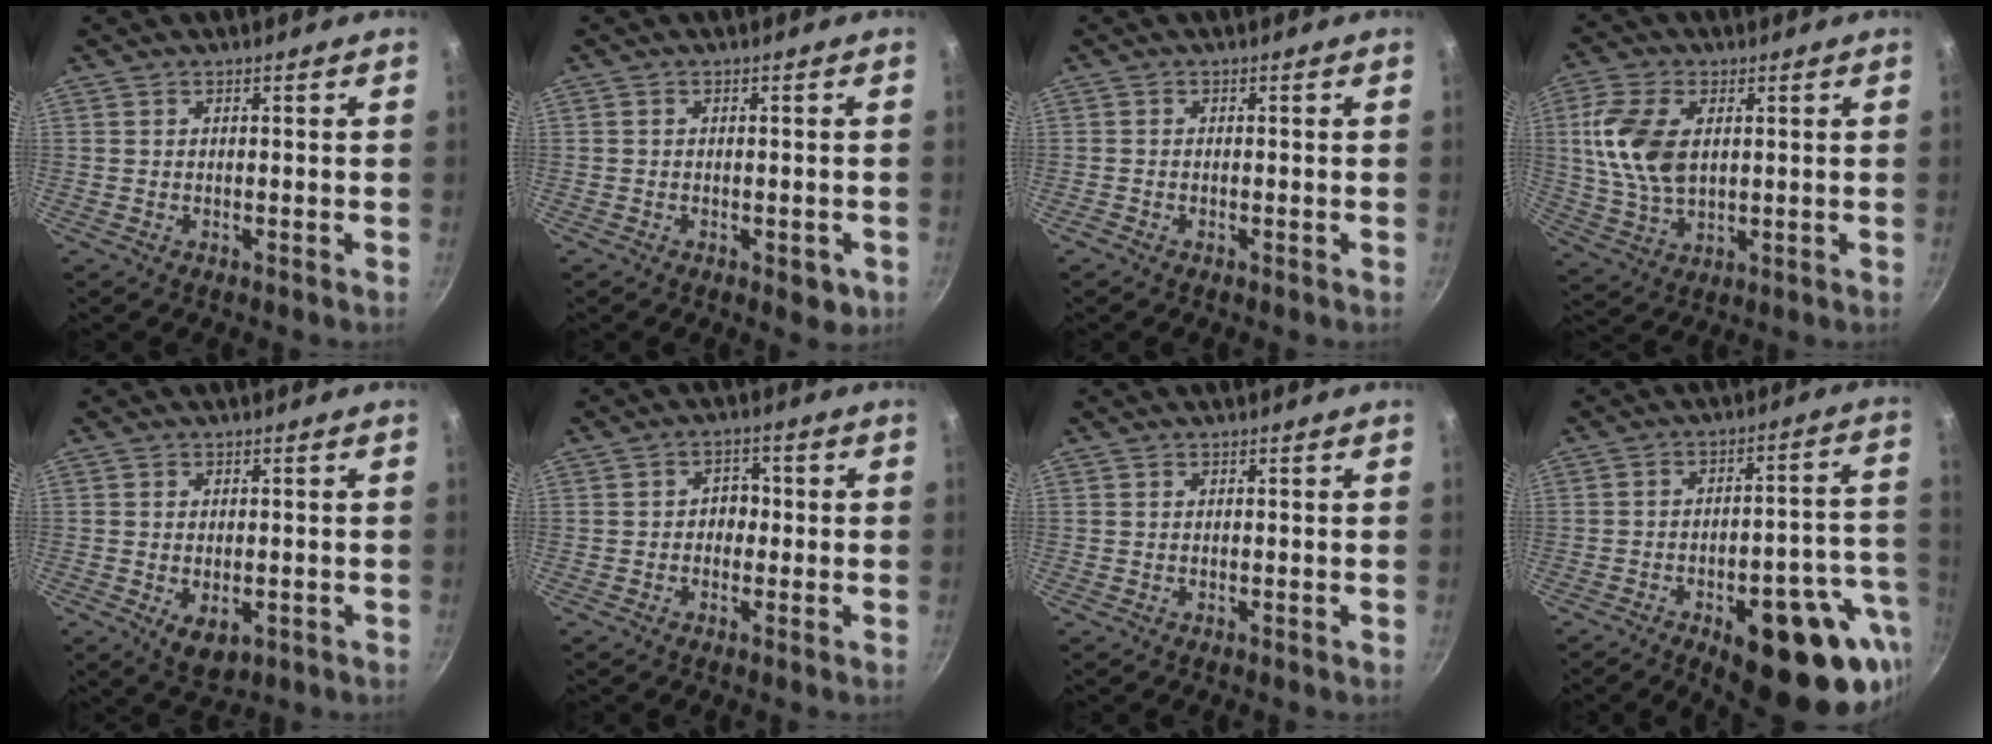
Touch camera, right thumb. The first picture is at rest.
{"total": 3.7, "force": [-1.5, 2.1, 2.7], "torque": [-0.019, 0.007, -0.014]}
{"total": 0.5, "force": [-0.4, 0.2, 0.2], "torque": [-0.011, 0.004, -0.010]}
{"total": 11.9, "force": [2.0, 7.3, 9.2], "torque": [-0.173, -0.001, 0.035]}
{"total": 5.4, "force": [-1.3, 3.3, 4.1], "torque": [-0.058, -0.010, -0.012]}
{"total": 3.6, "force": [-0.4, 3.0, 1.9], "torque": [0.000, 0.010, -0.012]}
{"total": 0.0}
{"total": 23.3, "force": [-9.9, 9.9, 18.7], "torque": [-0.179, 0.036, -0.124]}